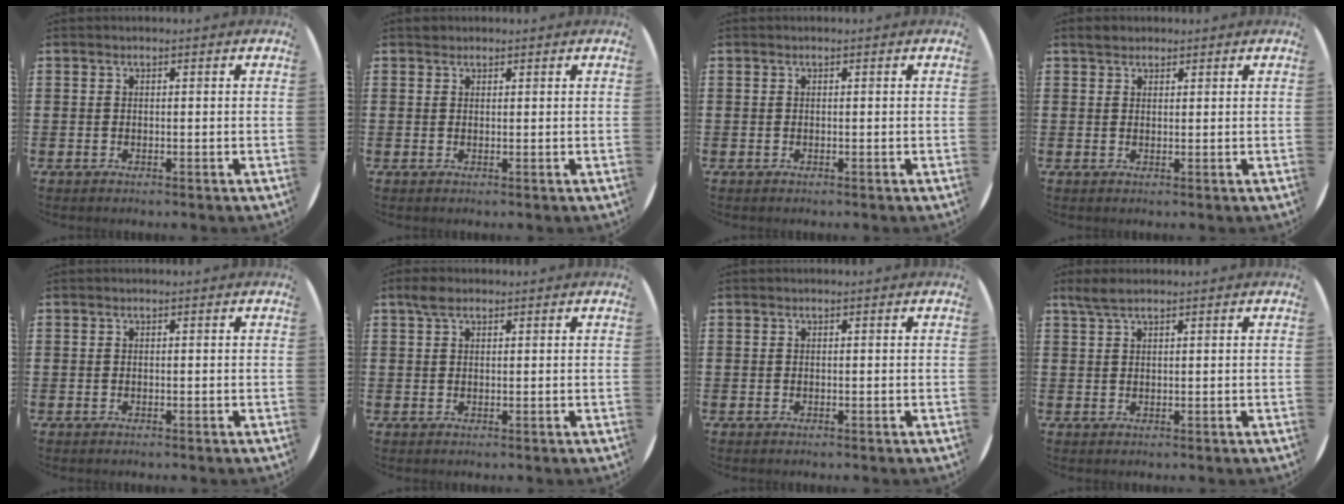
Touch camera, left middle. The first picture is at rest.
{"total": 0.7, "force": [0.6, 0.3, -0.1], "torque": [0.009, 0.000, 0.011]}
{"total": 0.0}
{"total": 1.5, "force": [1.4, 0.6, 0.1], "torque": [0.005, 0.002, 0.024]}
{"total": 0.0}
{"total": 1.9, "force": [1.4, 0.9, 1.0], "torque": [-0.013, 0.003, 0.023]}
{"total": 0.0}
{"total": 2.1, "force": [1.7, 0.4, 1.2], "torque": [-0.026, 0.005, 0.031]}